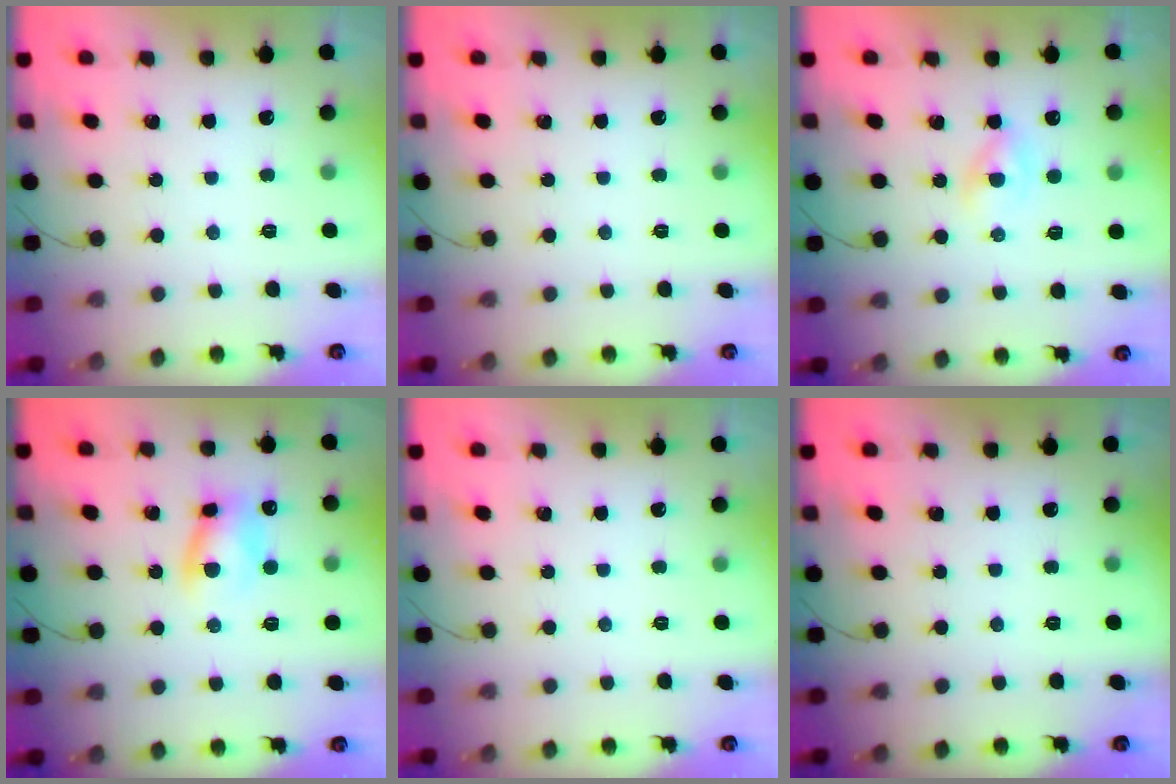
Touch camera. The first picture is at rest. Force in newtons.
{"total": 0.0}
{"total": 2.2, "press": 2.0, "slide": 1.0}
{"total": 8.1, "press": 8.0, "slide": 1.3}
{"total": 0.0}
{"total": 0.0}